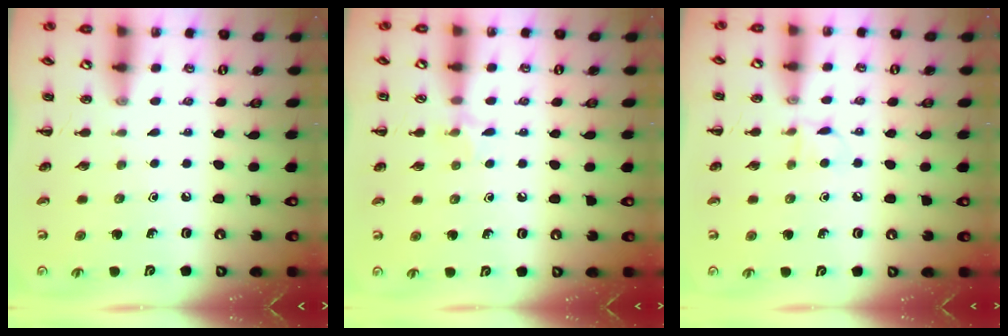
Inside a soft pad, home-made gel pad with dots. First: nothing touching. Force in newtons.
{"total": 6.1, "press": 5.9, "slide": 1.8}
{"total": 5.6, "press": 5.5, "slide": 1.4}